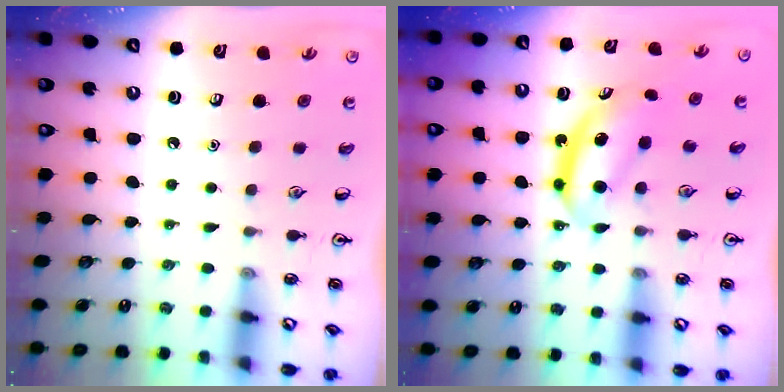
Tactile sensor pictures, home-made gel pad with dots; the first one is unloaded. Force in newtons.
{"total": 5.5, "press": 5.5, "slide": 0.7}